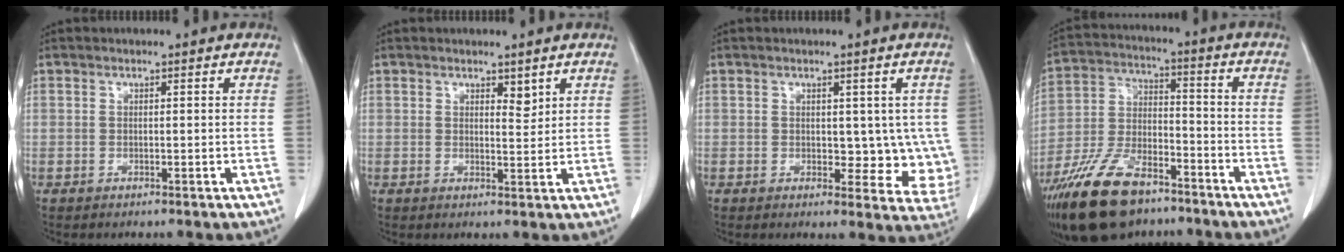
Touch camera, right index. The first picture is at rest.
{"total": 1.9, "force": [1.3, 0.7, 1.1], "torque": [-0.016, -0.010, 0.023]}
{"total": 6.8, "force": [0.6, 4.2, 5.2], "torque": [-0.036, -0.003, 0.014]}
{"total": 15.3, "force": [-10.9, 6.4, 8.7], "torque": [-0.178, 0.001, -0.197]}